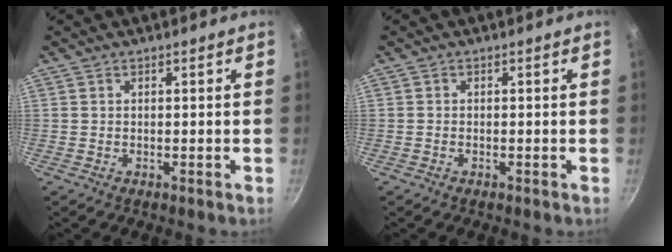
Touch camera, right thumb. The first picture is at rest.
{"total": 0.0}